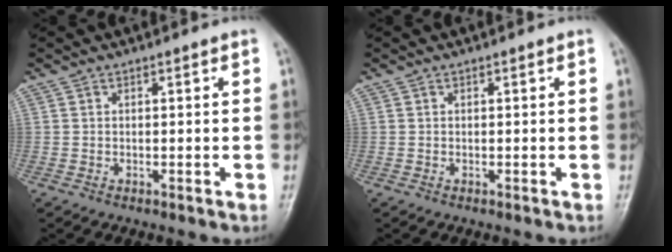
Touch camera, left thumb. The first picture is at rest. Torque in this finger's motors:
{"motor_torque": [0.00, 0.00, 0.02, -0.01, 0.00]}